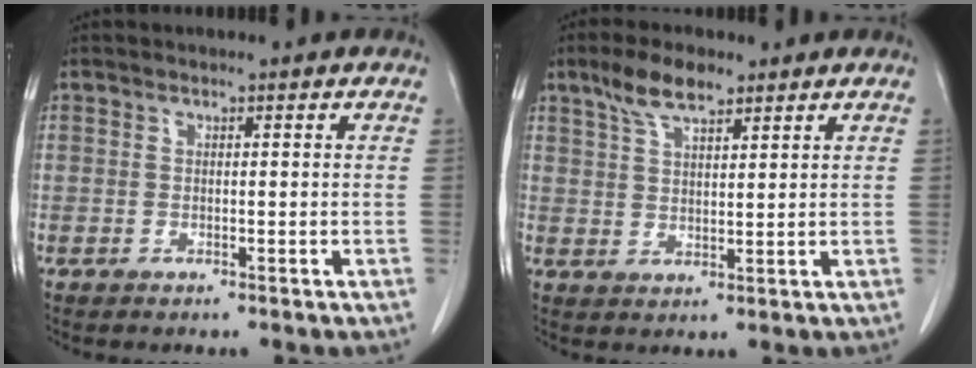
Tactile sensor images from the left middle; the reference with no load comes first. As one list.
[{"total": 6.0, "force": [4.3, 1.9, 3.8], "torque": [-0.079, 0.012, 0.083]}]